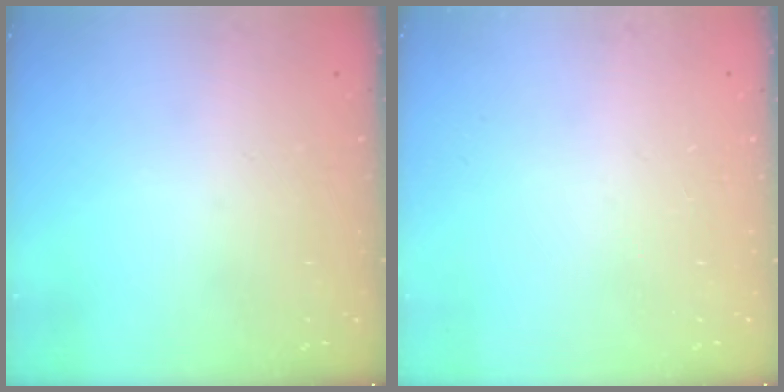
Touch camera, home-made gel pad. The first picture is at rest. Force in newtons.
{"total": 0.0}